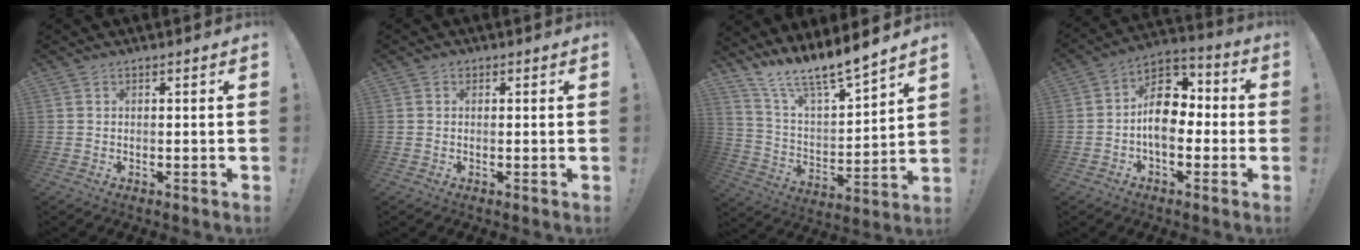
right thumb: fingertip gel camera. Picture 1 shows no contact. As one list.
[{"total": 1.6, "force": [1.1, 1.1, 0.5], "torque": [0.005, -0.006, 0.016]}, {"total": 11.7, "force": [11.1, 0.4, 3.9], "torque": [-0.083, -0.103, 0.189]}, {"total": 13.4, "force": [-1.1, 9.3, 9.7], "torque": [-0.152, 0.021, -0.015]}]